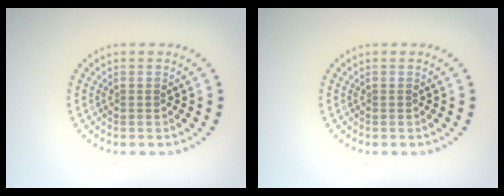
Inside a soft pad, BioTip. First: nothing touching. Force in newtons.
{"total": 0.0}